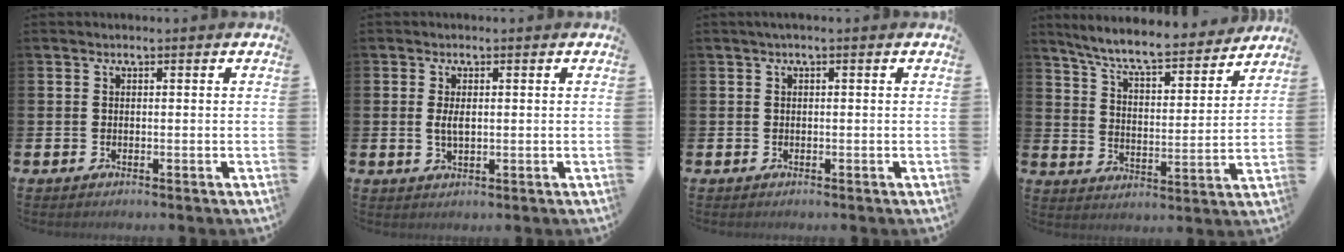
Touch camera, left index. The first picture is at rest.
{"total": 2.4, "force": [0.3, 1.1, 2.1], "torque": [-0.035, 0.000, 0.002]}
{"total": 0.6, "force": [0.0, 0.1, 0.6], "torque": [-0.016, 0.004, 0.000]}
{"total": 8.1, "force": [7.5, 1.0, 3.0], "torque": [-0.084, -0.053, 0.127]}